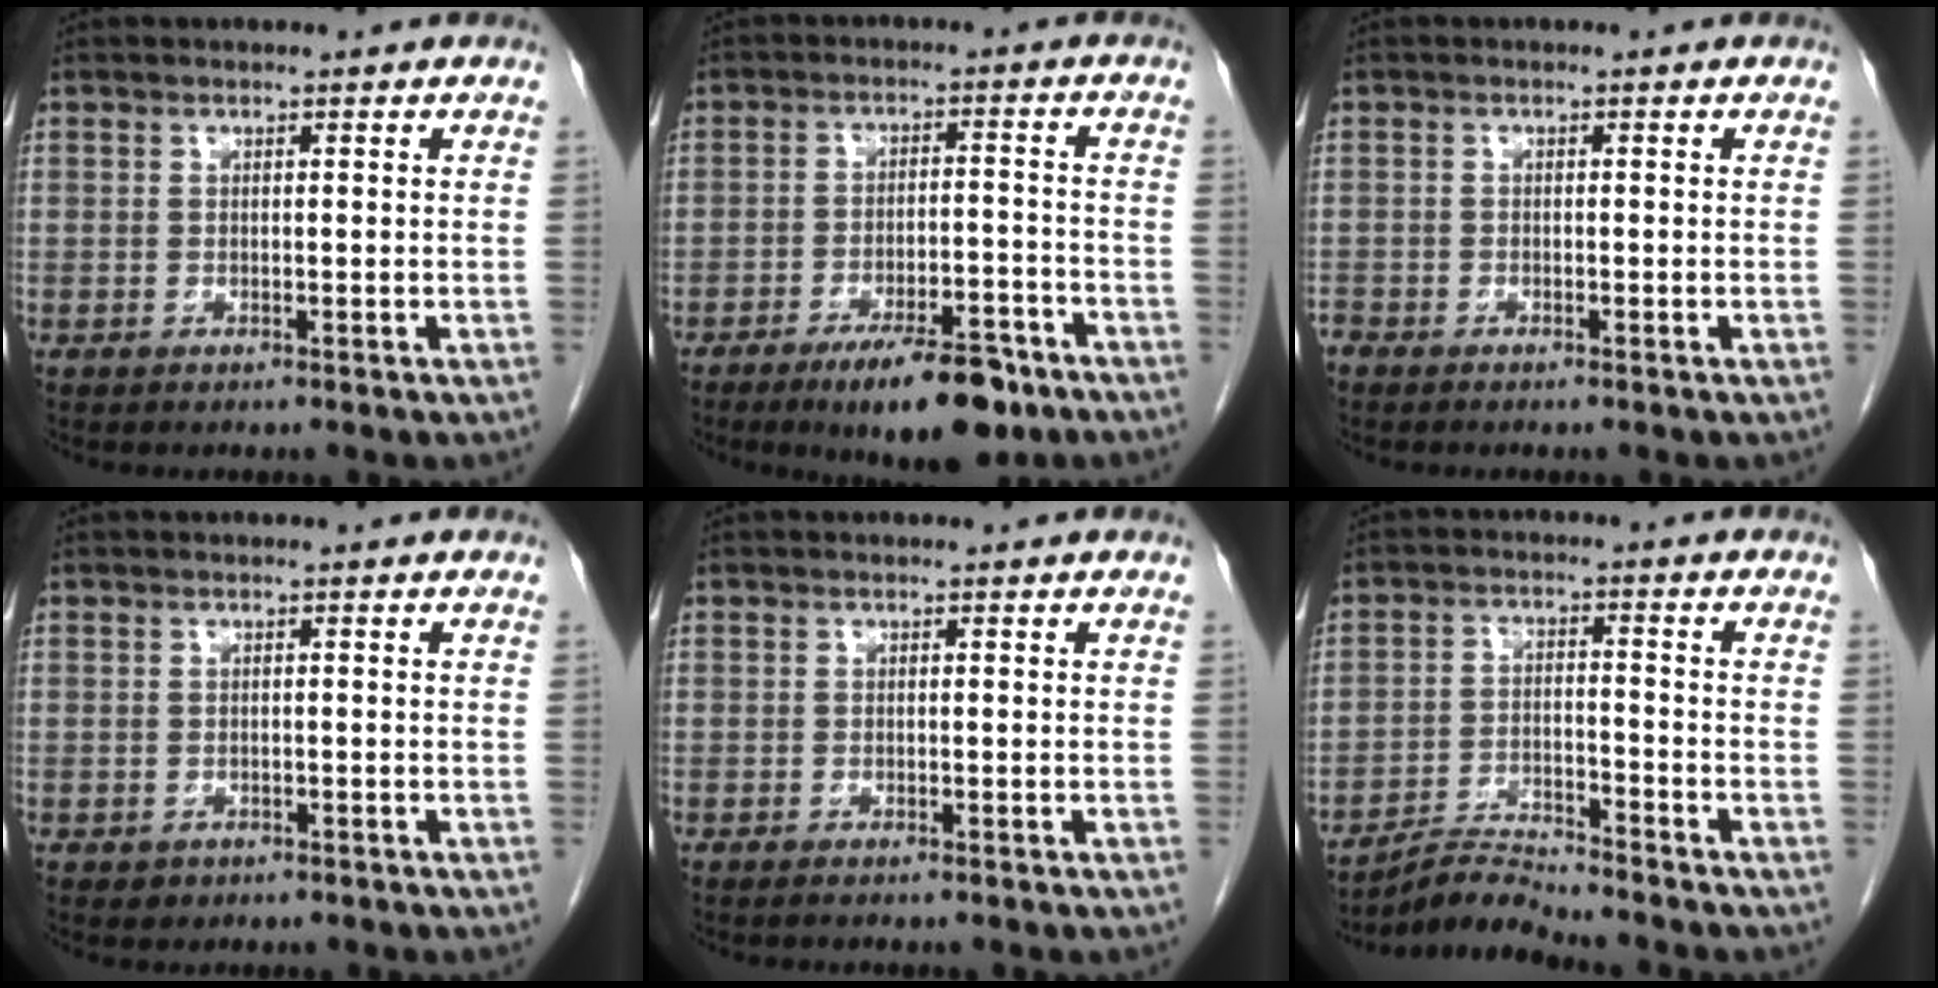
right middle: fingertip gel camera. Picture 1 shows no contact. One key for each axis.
{"total": 11.1, "fx": -7.6, "fy": 3.0, "fz": 7.6, "tx": -0.107, "ty": -0.005, "tz": -0.115}
{"total": 1.1, "fx": -1.1, "fy": 0.3, "fz": 0.1, "tx": -0.006, "ty": -0.001, "tz": -0.020}
{"total": 0.9, "fx": -0.4, "fy": 0.8, "fz": 0.1, "tx": -0.004, "ty": 0.003, "tz": -0.003}
{"total": 0.7, "fx": -0.6, "fy": 0.0, "fz": 0.4, "tx": -0.006, "ty": -0.001, "tz": -0.006}
{"total": 5.0, "fx": -4.9, "fy": -1.0, "fz": -0.1, "tx": -0.002, "ty": -0.010, "tz": -0.089}